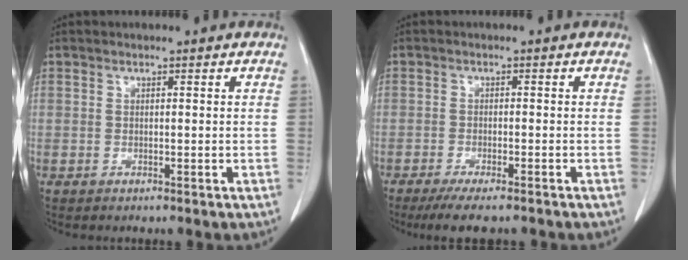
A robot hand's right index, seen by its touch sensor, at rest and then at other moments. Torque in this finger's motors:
{"motor_torque": [0.02, -0.04, 0.28, 0.07]}